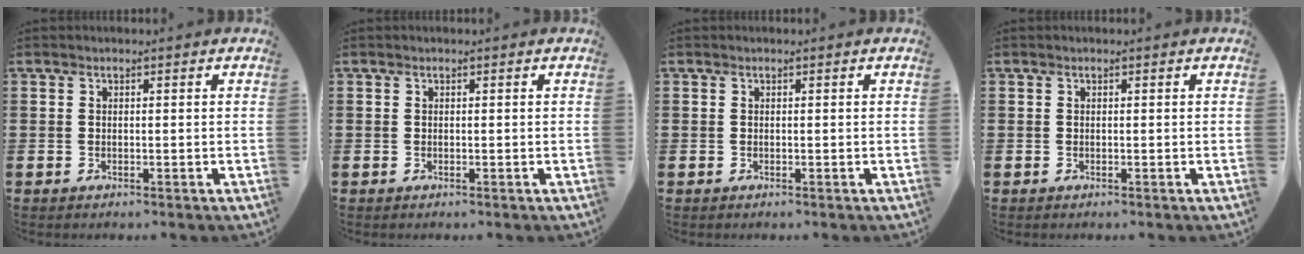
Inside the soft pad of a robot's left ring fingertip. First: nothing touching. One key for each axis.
{"total": 0.0}
{"total": 0.0}
{"total": 0.0}